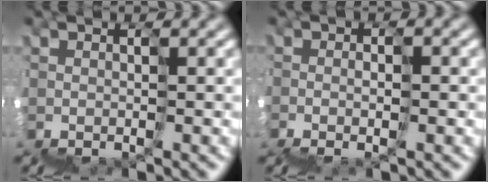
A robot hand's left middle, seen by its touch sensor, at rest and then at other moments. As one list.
[{"total": 3.3, "force": [-1.1, 1.5, 2.7], "torque": [-0.034, -0.011, -0.005]}]